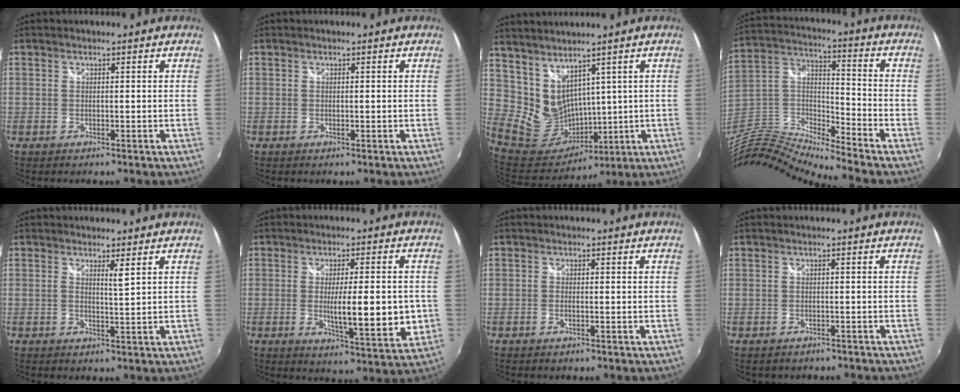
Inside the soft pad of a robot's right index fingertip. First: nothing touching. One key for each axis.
{"total": 0.5, "fx": 0.3, "fy": 0.1, "fz": 0.4, "tx": -0.006, "ty": 0.000, "tz": 0.005}
{"total": 11.7, "fx": 6.9, "fy": 8.0, "fz": 5.2, "tx": -0.119, "ty": -0.011, "tz": 0.167}
{"total": 13.6, "fx": -12.1, "fy": 0.3, "fz": 6.2, "tx": -0.149, "ty": 0.002, "tz": -0.252}
{"total": 2.0, "fx": 1.1, "fy": -0.3, "fz": 1.6, "tx": -0.028, "ty": -0.005, "tz": 0.016}
{"total": 11.6, "fx": -1.3, "fy": 2.2, "fz": 11.3, "tx": -0.175, "ty": -0.025, "tz": -0.013}
{"total": 0.7, "fx": -0.3, "fy": 0.0, "fz": 0.6, "tx": -0.013, "ty": 0.000, "tz": -0.005}
{"total": 2.1, "fx": -1.5, "fy": 1.4, "fz": 0.5, "tx": -0.014, "ty": -0.005, "tz": -0.018}